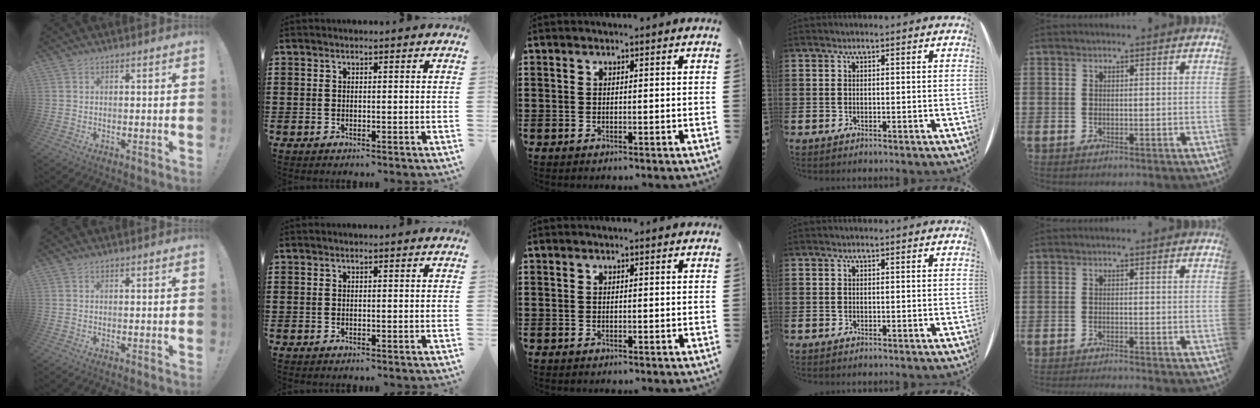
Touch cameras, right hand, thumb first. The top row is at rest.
{"little": {"total": 0.9, "force": [-0.8, -0.2, 0.1], "torque": [-0.001, -0.001, -0.017]}}